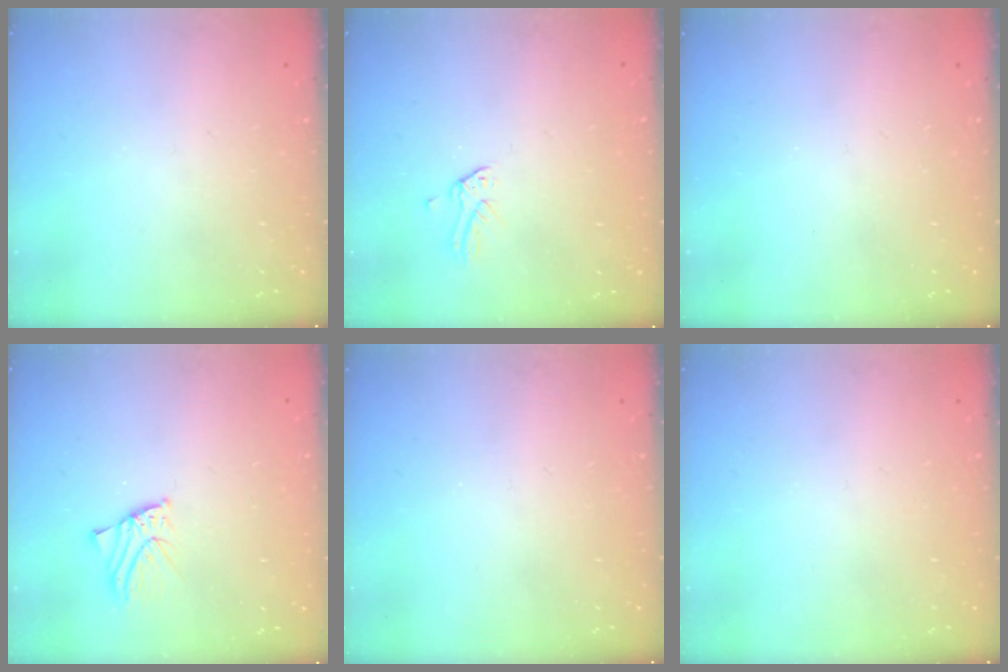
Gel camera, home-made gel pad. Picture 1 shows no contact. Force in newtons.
{"total": 0.0}
{"total": 0.0}
{"total": 2.4, "press": 2.4, "slide": 0.2}
{"total": 0.0}
{"total": 0.0}